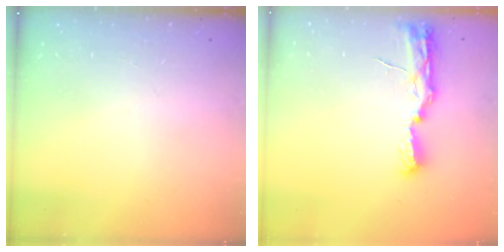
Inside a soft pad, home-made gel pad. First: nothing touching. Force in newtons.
{"total": 8.1, "press": 8.1, "slide": 0.8}